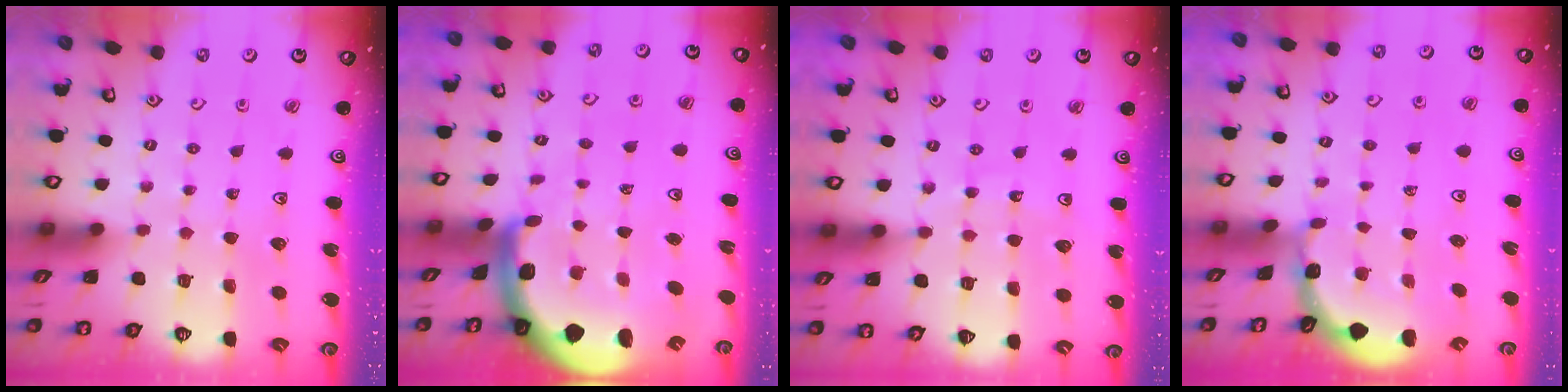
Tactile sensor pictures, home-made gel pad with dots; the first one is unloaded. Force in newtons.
{"total": 6.2, "press": 6.1, "slide": 0.9}
{"total": 8.6, "press": 7.9, "slide": 3.2}
{"total": 1.1, "press": 1.1, "slide": 0.1}